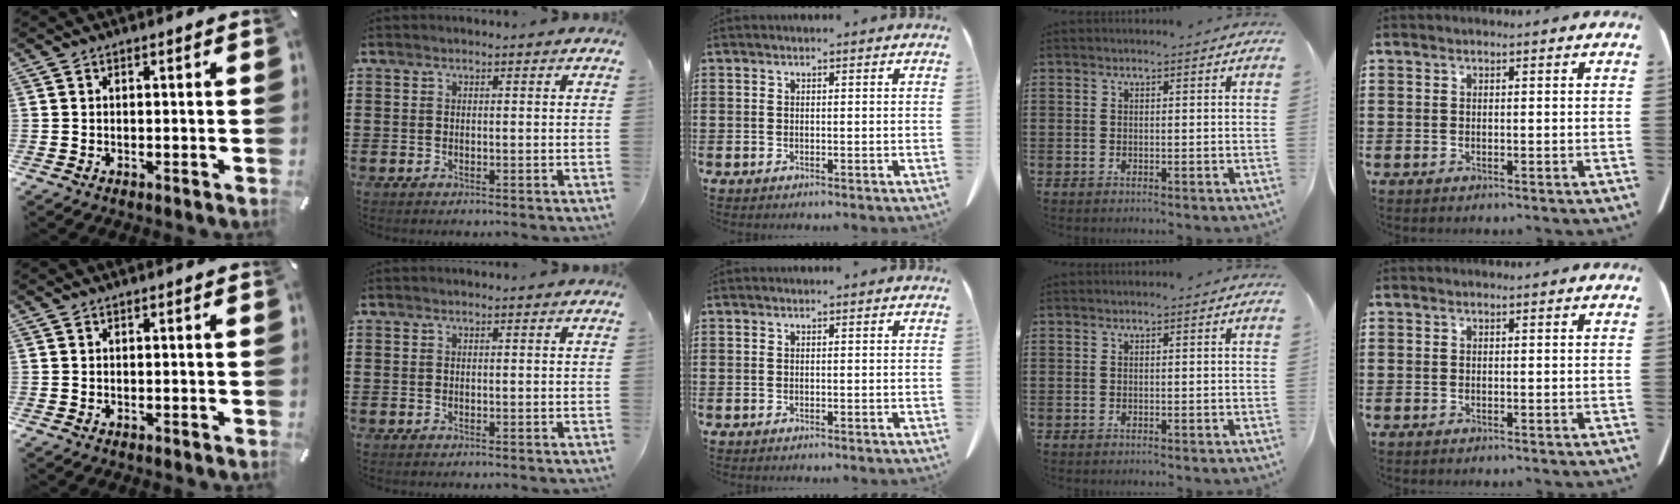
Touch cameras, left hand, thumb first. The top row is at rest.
{}